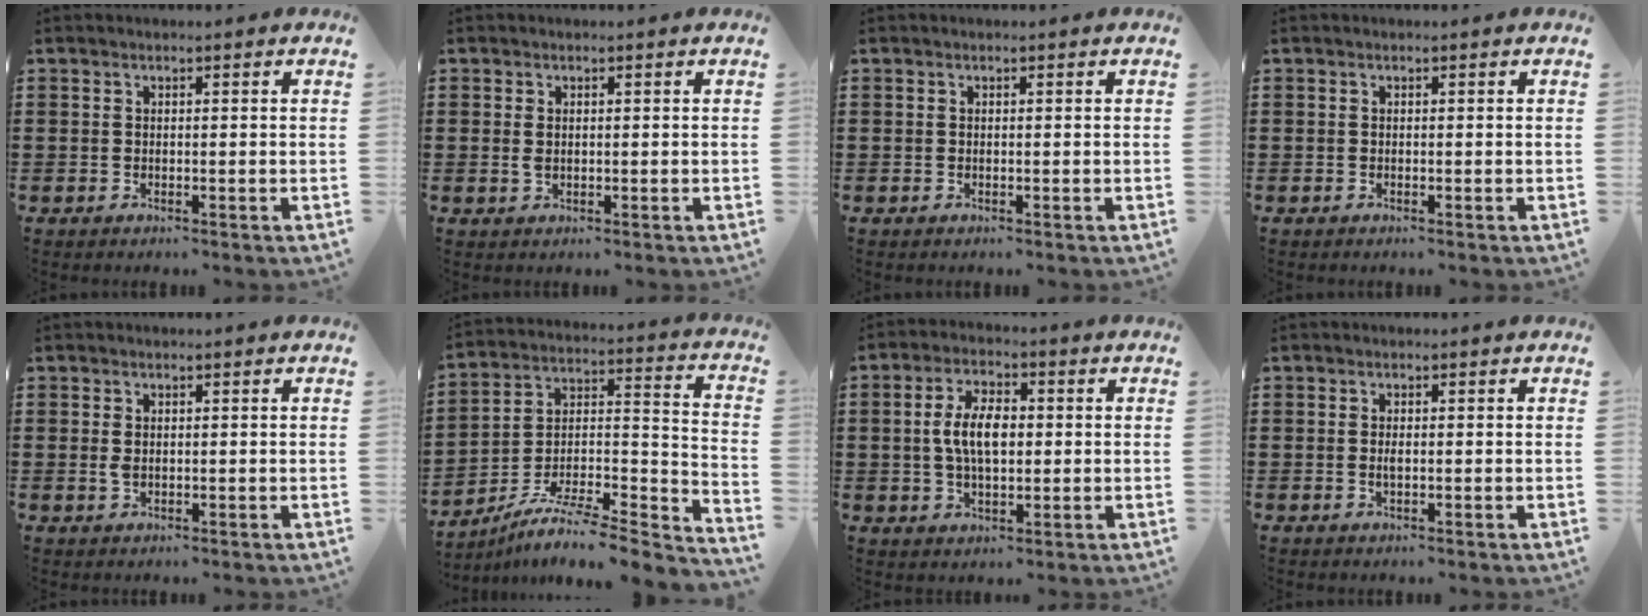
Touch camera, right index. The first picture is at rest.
{"total": 1.3, "force": [0.2, 0.7, 1.1], "torque": [-0.032, 0.001, 0.001]}
{"total": 0.0}
{"total": 0.0}
{"total": 1.6, "force": [0.2, 0.9, 1.3], "torque": [-0.036, 0.001, 0.001]}
{"total": 6.9, "force": [-5.3, 1.5, 4.1], "torque": [-0.068, 0.000, -0.105]}
{"total": 6.9, "force": [0.2, 3.4, 6.0], "torque": [-0.129, 0.008, -0.002]}
{"total": 1.2, "force": [-0.1, 0.4, 1.1], "torque": [-0.022, 0.000, -0.002]}